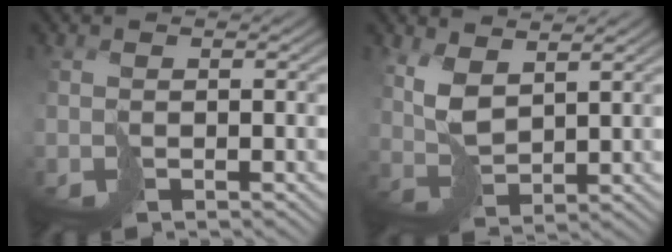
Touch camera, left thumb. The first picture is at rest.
{"total": 5.2, "force": [2.8, 2.4, 3.7], "torque": [-0.094, 0.000, 0.059]}